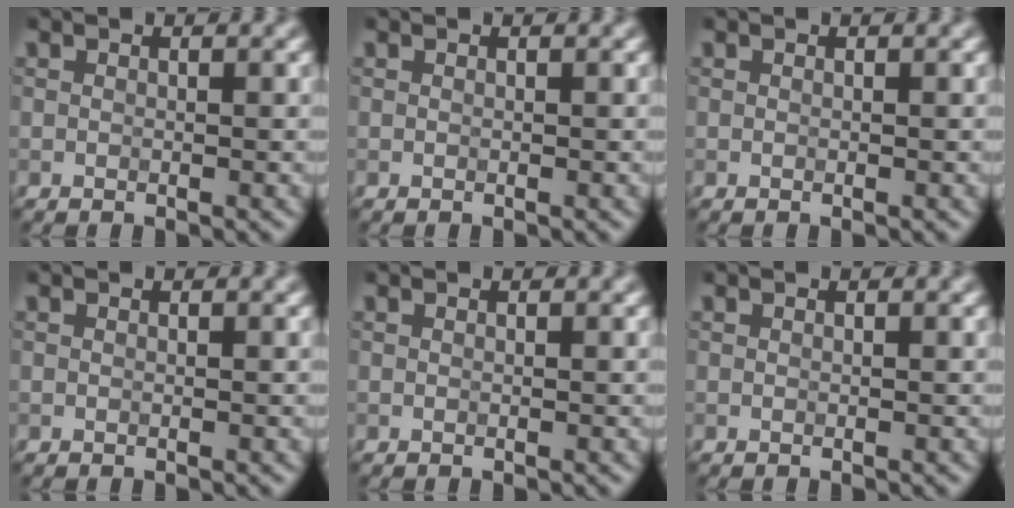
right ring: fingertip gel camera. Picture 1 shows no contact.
{"total": 0.0}
{"total": 0.0}
{"total": 0.0}
{"total": 0.0}
{"total": 0.0}